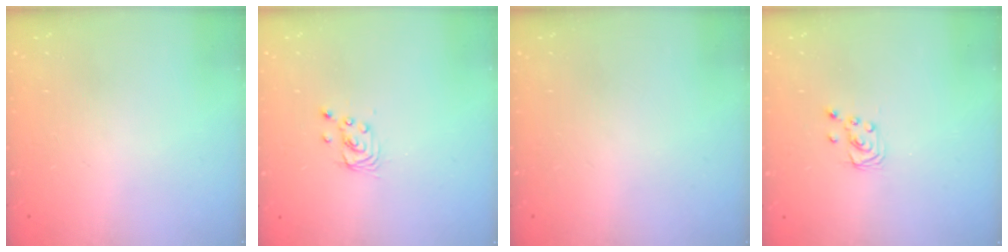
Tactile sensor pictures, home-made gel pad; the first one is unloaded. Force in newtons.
{"total": 2.5, "press": 2.5, "slide": 0.1}
{"total": 0.0}
{"total": 2.3, "press": 2.2, "slide": 0.3}